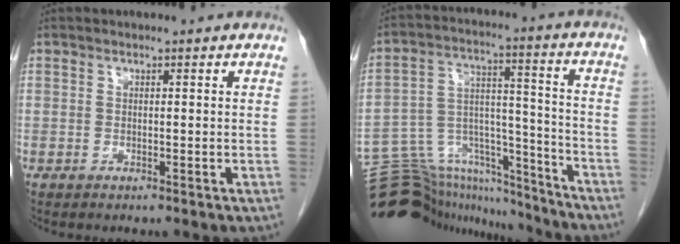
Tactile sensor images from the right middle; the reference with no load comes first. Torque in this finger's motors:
{"motor_torque": [0.71, -0.67, 0.05, -0.06]}